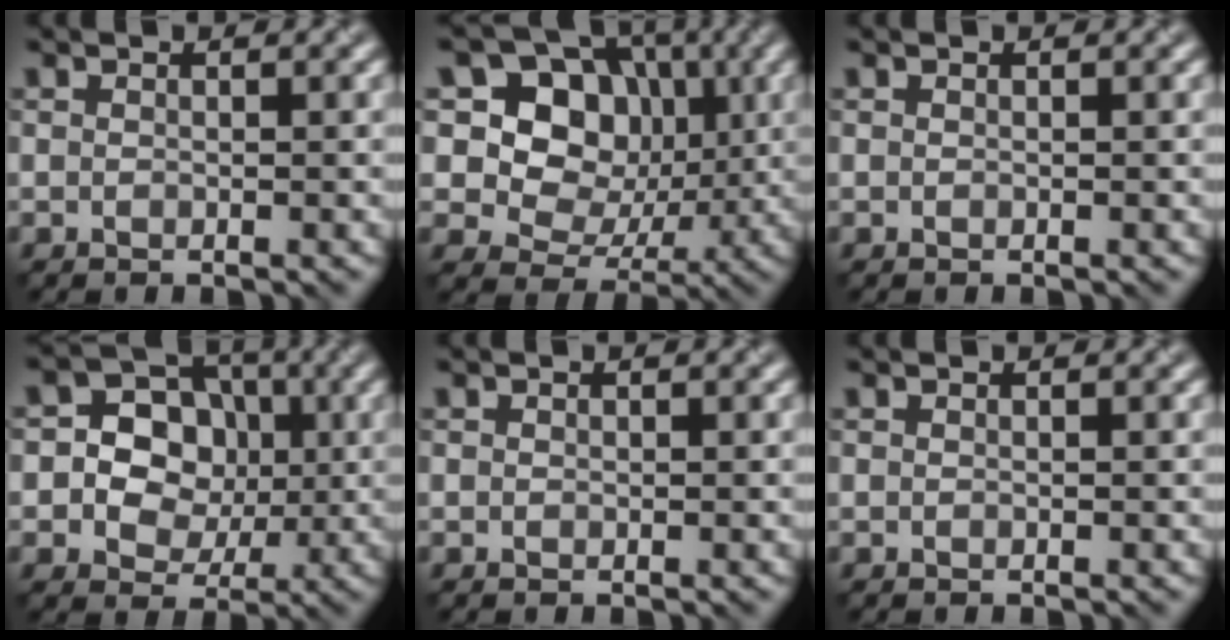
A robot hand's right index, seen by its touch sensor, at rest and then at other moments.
{"total": 10.8, "force": [3.1, 8.7, 5.6], "torque": [-0.111, 0.031, 0.035]}
{"total": 0.0}
{"total": 6.9, "force": [0.7, 6.1, 3.2], "torque": [-0.031, 0.023, -0.009]}
{"total": 0.0}
{"total": 0.0}